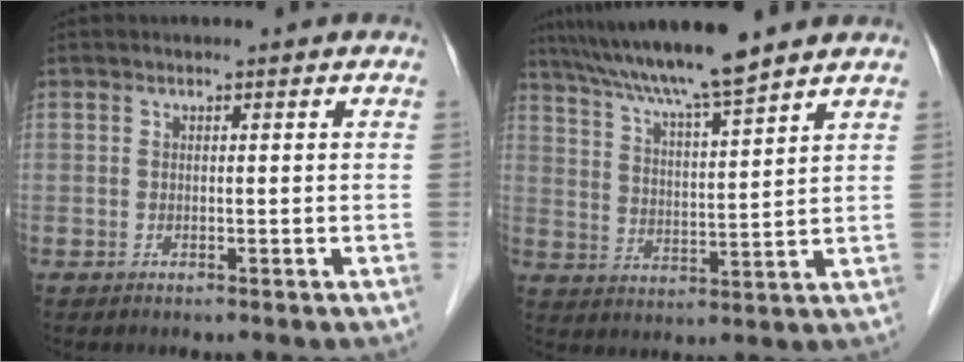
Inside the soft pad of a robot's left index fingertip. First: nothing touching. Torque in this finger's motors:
{"motor_torque": [0.60, -0.71, 0.40, 0.11]}